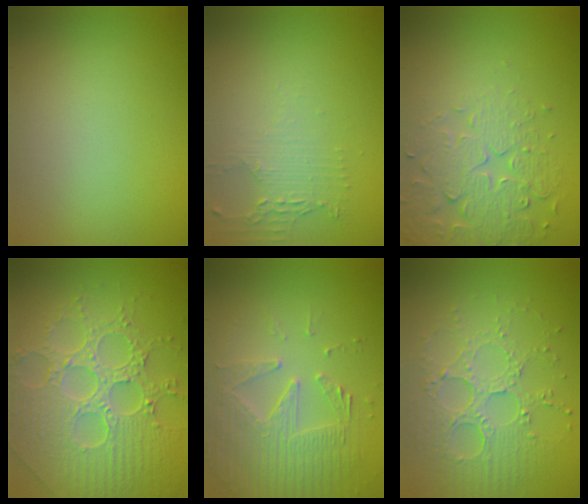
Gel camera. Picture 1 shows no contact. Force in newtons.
{"total": 2.1, "press": 1.6, "slide": 1.4}
{"total": 5.0, "press": 4.1, "slide": 2.9}
{"total": 8.1, "press": 6.0, "slide": 5.4}
{"total": 4.2, "press": 3.9, "slide": 1.6}
{"total": 4.0, "press": 3.7, "slide": 1.4}